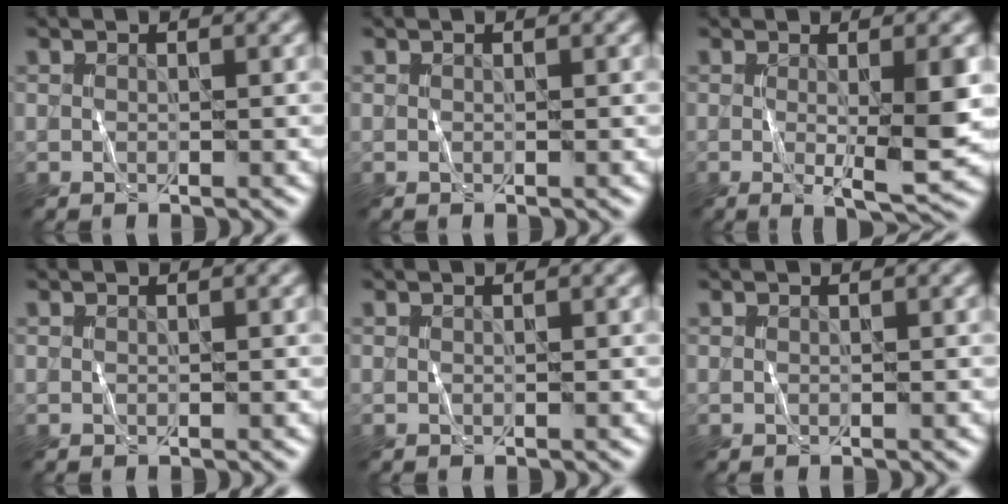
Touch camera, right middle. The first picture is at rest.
{"total": 0.0}
{"total": 5.2, "force": [-0.2, 0.8, 5.1], "torque": [-0.077, -0.008, 0.000]}
{"total": 0.0}
{"total": 0.0}
{"total": 0.0}